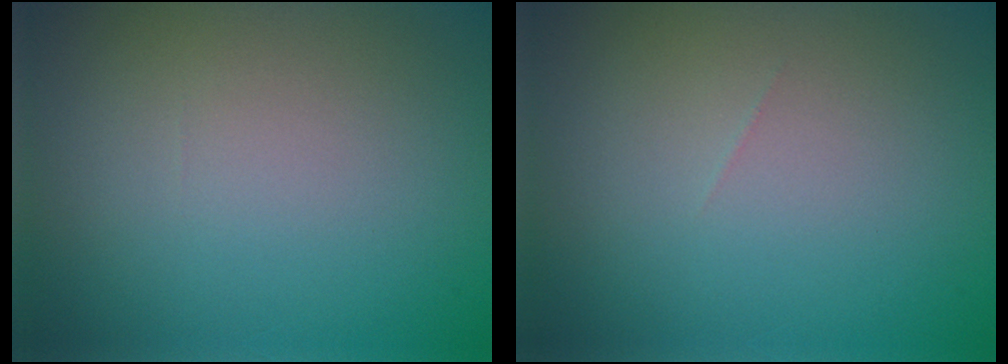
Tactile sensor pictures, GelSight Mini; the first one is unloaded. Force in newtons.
{"total": 0.0}